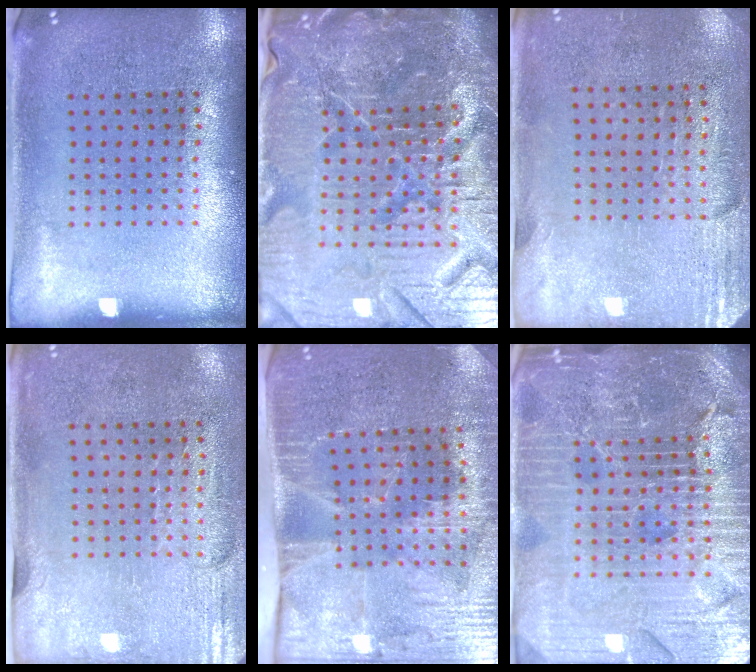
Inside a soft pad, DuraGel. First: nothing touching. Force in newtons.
{"total": 7.2, "press": 6.4, "slide": 3.4}
{"total": 2.7, "press": 2.4, "slide": 1.4}
{"total": 2.9, "press": 2.5, "slide": 1.5}
{"total": 4.3, "press": 3.6, "slide": 2.3}
{"total": 5.9, "press": 5.2, "slide": 2.7}